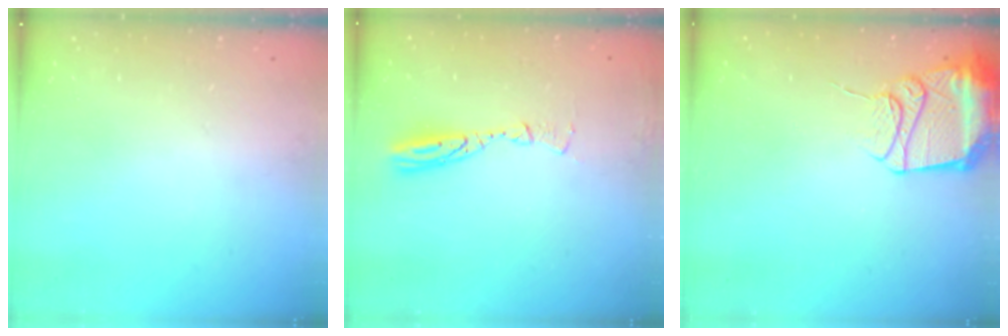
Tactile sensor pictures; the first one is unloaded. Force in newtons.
{"total": 8.0, "press": 8.0, "slide": 0.7}
{"total": 12.8, "press": 12.8, "slide": 1.1}